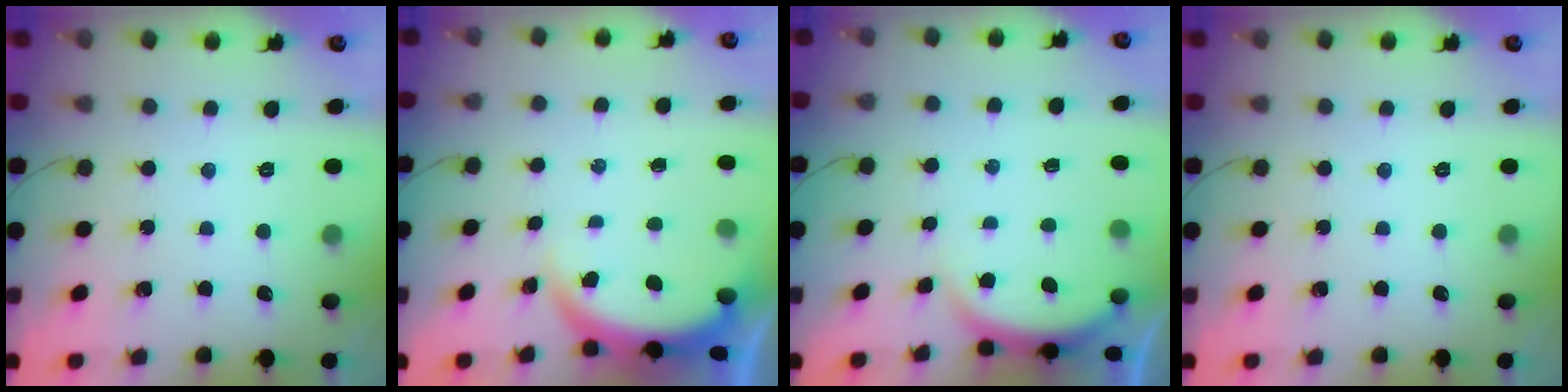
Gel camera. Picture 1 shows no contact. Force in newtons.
{"total": 3.9, "press": 3.9, "slide": 0.1}
{"total": 3.2, "press": 3.2, "slide": 0.4}
{"total": 0.0}